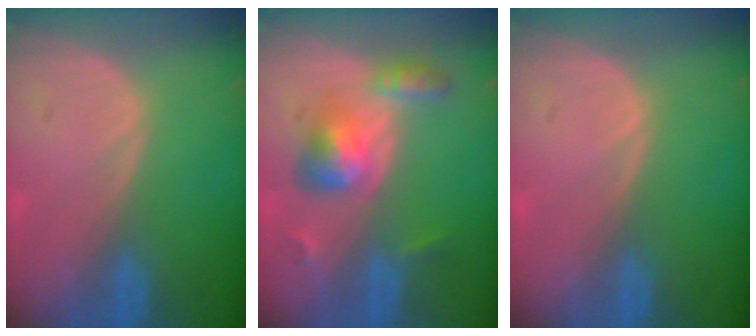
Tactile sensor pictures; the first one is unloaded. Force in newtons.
{"total": 6.3, "press": 5.7, "slide": 2.8}
{"total": 0.0}